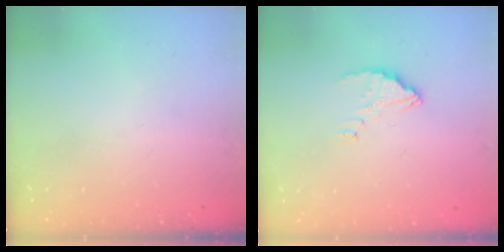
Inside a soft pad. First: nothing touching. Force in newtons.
{"total": 2.9, "press": 2.9, "slide": 0.2}